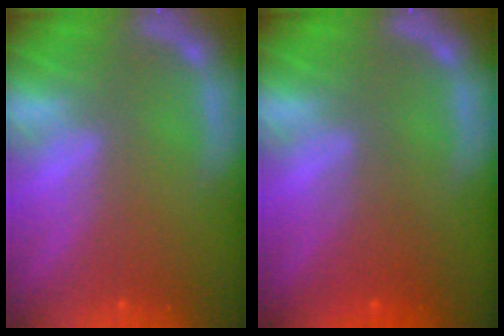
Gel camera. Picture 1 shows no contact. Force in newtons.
{"total": 2.4}